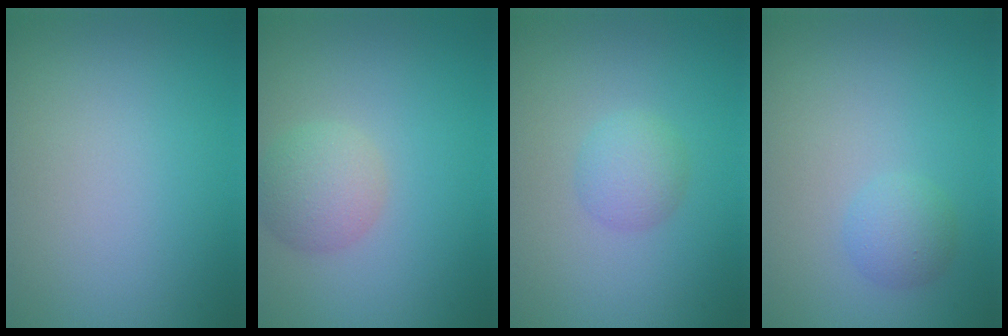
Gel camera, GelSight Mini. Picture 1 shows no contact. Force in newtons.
{"total": 3.0, "press": 3.0, "slide": 0.1}
{"total": 2.1, "press": 2.1, "slide": 0.1}
{"total": 1.8, "press": 1.8, "slide": 0.0}